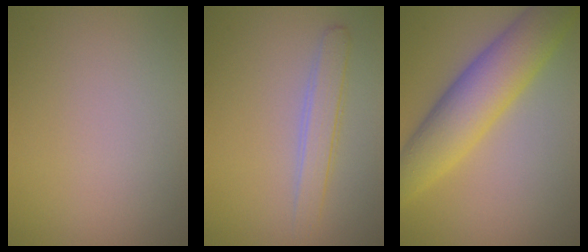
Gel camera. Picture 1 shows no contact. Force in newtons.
{"total": 2.2, "press": 2.2, "slide": 0.1}
{"total": 7.6, "press": 7.6, "slide": 0.2}